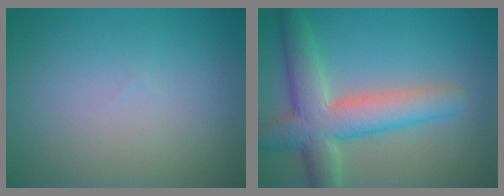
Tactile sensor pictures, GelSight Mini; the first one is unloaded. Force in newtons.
{"total": 7.0, "press": 7.0, "slide": 0.4}